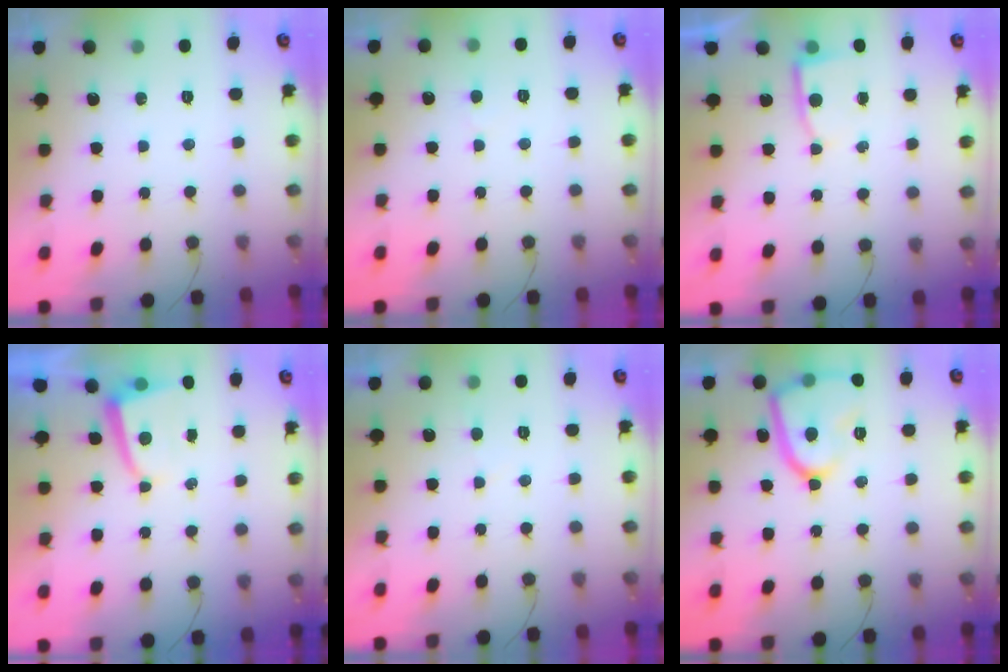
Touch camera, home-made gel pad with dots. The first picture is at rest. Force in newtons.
{"total": 2.4, "press": 2.4, "slide": 0.2}
{"total": 2.8, "press": 2.8, "slide": 0.3}
{"total": 2.6, "press": 2.6, "slide": 0.4}
{"total": 1.6, "press": 1.6, "slide": 0.2}
{"total": 15.5, "press": 15.4, "slide": 1.5}